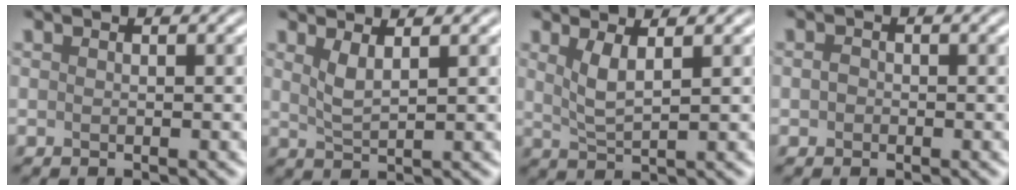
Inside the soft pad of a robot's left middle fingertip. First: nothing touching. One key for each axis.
{"total": 2.1, "fx": 1.2, "fy": 0.6, "fz": 1.6, "tx": -0.033, "ty": -0.006, "tz": 0.026}
{"total": 2.6, "fx": 1.2, "fy": 0.7, "fz": 2.2, "tx": -0.046, "ty": -0.007, "tz": 0.028}
{"total": 0.9, "fx": -0.1, "fy": 0.8, "fz": 0.4, "tx": -0.006, "ty": -0.002, "tz": -0.005}